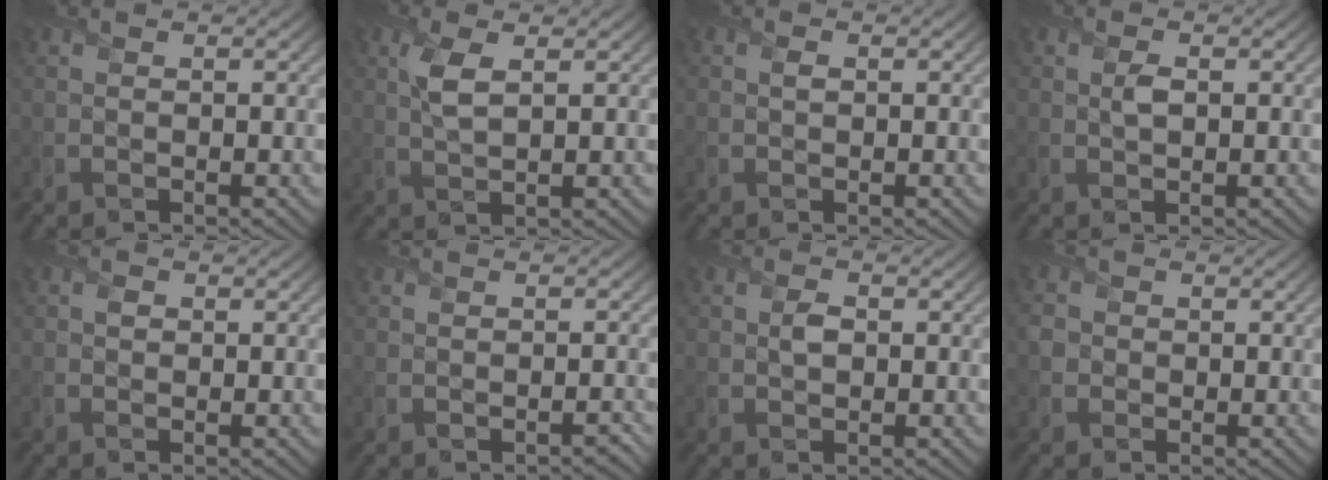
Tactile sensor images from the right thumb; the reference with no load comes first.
{"total": 3.5, "force": [1.3, 1.3, 3.0], "torque": [-0.075, 0.003, 0.025]}
{"total": 0.9, "force": [0.1, 0.7, 0.5], "torque": [-0.009, -0.004, -0.001]}
{"total": 1.7, "force": [0.2, 1.1, 1.3], "torque": [-0.031, -0.003, 0.002]}
{"total": 1.1, "force": [0.0, 1.0, 0.4], "torque": [-0.005, -0.005, -0.006]}
{"total": 1.0, "force": [-0.7, 0.6, 0.5], "torque": [-0.007, -0.005, -0.012]}
{"total": 1.9, "force": [0.0, 1.4, 1.3], "torque": [-0.027, -0.003, -0.002]}
{"total": 2.4, "force": [-0.3, 2.3, 0.6], "torque": [-0.016, -0.003, -0.011]}